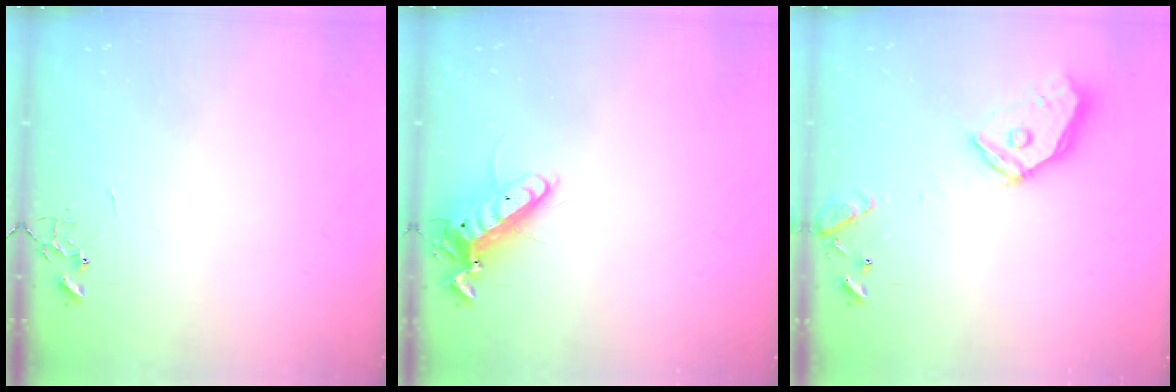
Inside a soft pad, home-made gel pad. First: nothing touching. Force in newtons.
{"total": 11.9, "press": 11.7, "slide": 2.2}
{"total": 16.4, "press": 16.2, "slide": 2.5}